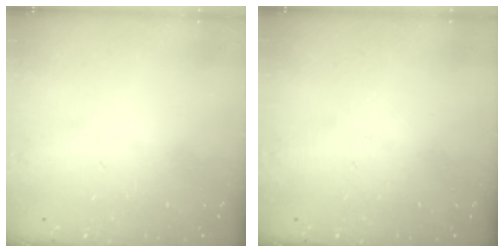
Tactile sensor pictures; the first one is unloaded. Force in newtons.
{"total": 0.0}